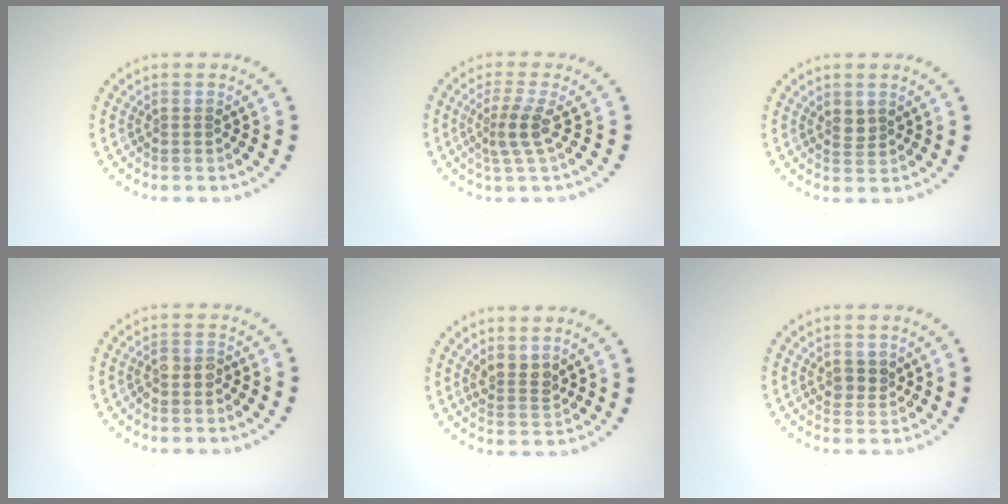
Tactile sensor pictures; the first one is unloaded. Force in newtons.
{"total": 2.5, "press": 1.8, "slide": 1.8}
{"total": 1.3, "press": 1.1, "slide": 0.7}
{"total": 1.7, "press": 1.6, "slide": 0.7}
{"total": 2.0, "press": 1.7, "slide": 1.1}
{"total": 1.6, "press": 1.4, "slide": 0.8}